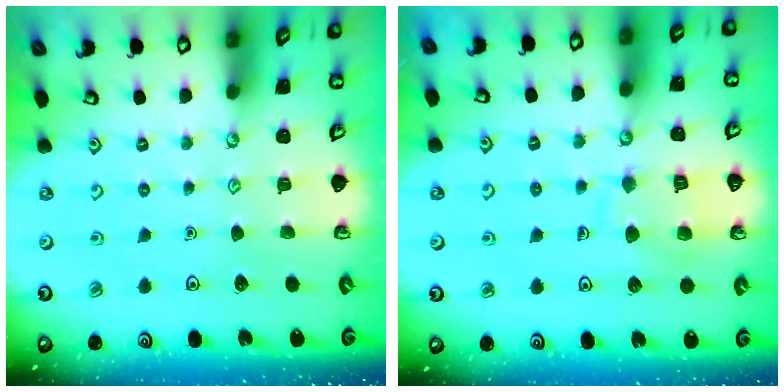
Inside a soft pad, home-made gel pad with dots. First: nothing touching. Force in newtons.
{"total": 10.6, "press": 10.6, "slide": 0.9}